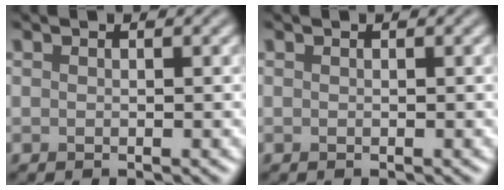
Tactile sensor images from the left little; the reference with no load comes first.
{"total": 0.0}